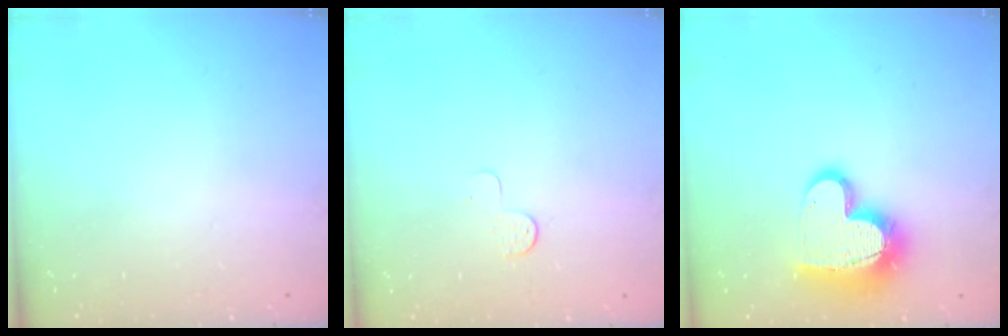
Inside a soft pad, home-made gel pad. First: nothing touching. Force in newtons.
{"total": 4.1, "press": 4.1, "slide": 0.4}
{"total": 16.5, "press": 16.5, "slide": 0.5}